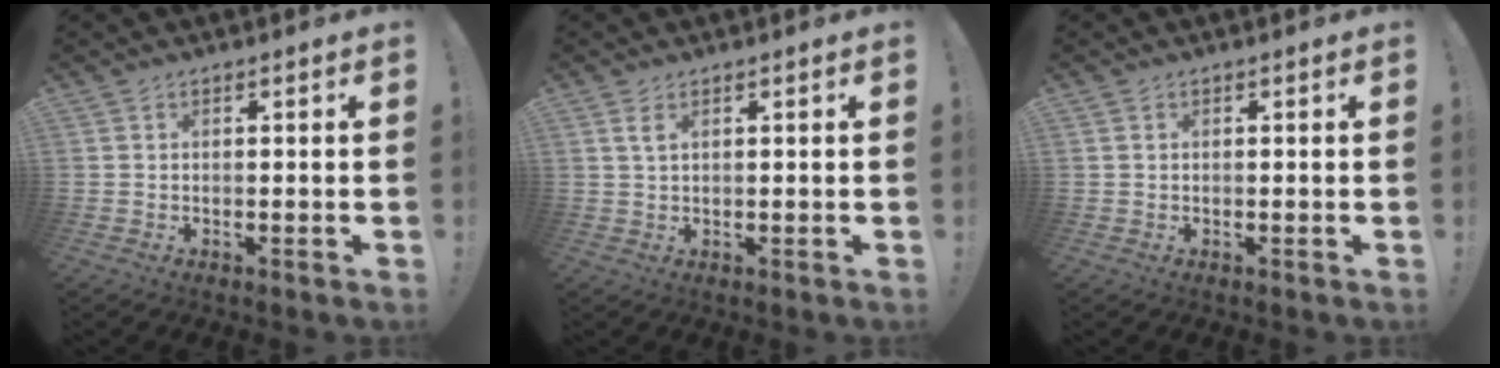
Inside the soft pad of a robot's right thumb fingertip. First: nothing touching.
{"total": 2.6, "force": [1.2, 1.0, 2.1], "torque": [-0.036, -0.001, 0.019]}
{"total": 0.0}